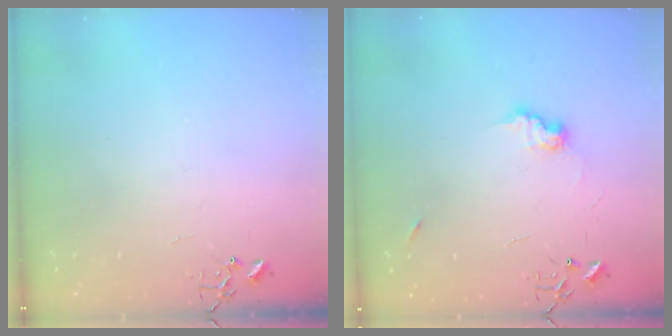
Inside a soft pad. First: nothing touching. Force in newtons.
{"total": 7.9, "press": 7.9, "slide": 0.4}